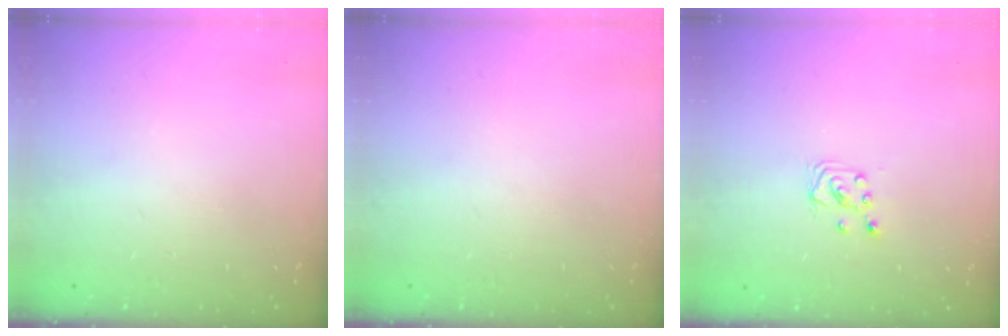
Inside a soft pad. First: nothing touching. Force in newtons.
{"total": 0.0}
{"total": 2.0, "press": 2.0, "slide": 0.2}